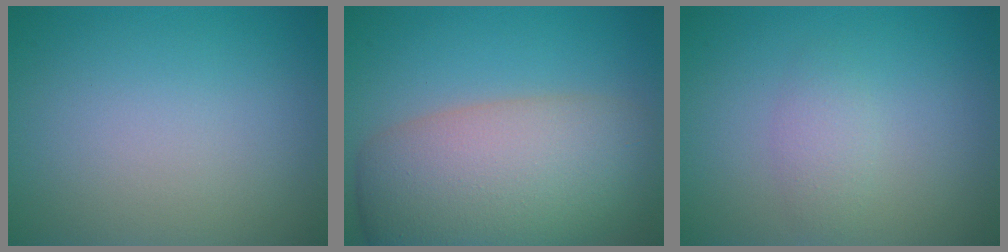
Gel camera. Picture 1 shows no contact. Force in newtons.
{"total": 10.6, "press": 10.5, "slide": 0.6}
{"total": 1.5, "press": 1.5, "slide": 0.0}